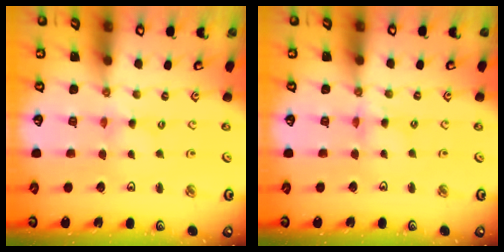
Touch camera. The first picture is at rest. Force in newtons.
{"total": 3.0, "press": 3.0, "slide": 0.4}